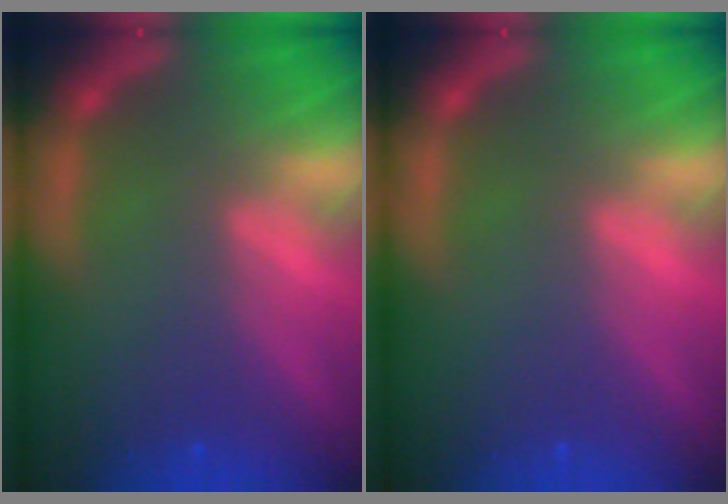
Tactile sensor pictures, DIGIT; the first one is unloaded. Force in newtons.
{"total": 0.0}